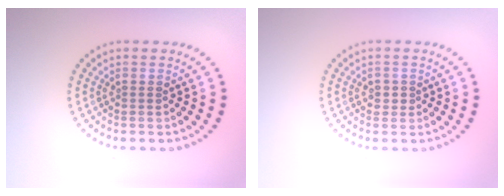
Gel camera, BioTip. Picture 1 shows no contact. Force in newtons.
{"total": 1.0, "press": 1.0, "slide": 0.4}